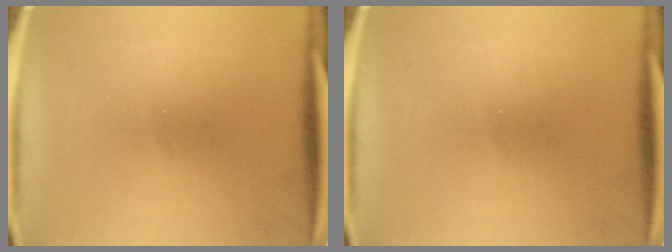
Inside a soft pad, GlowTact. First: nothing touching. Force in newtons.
{"total": 0.0}